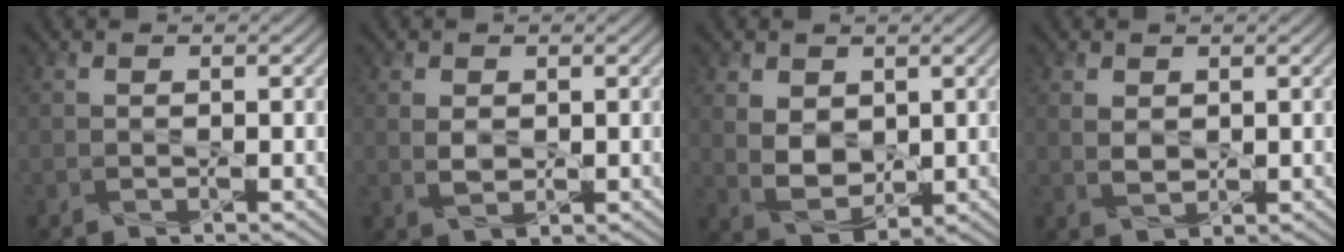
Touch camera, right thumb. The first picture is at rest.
{"total": 2.3, "force": [0.5, 1.5, 1.6], "torque": [-0.038, -0.002, 0.013]}
{"total": 5.2, "force": [1.7, 3.7, 3.3], "torque": [-0.079, -0.008, 0.039]}
{"total": 2.3, "force": [1.0, 1.5, 1.4], "torque": [-0.037, -0.004, 0.022]}